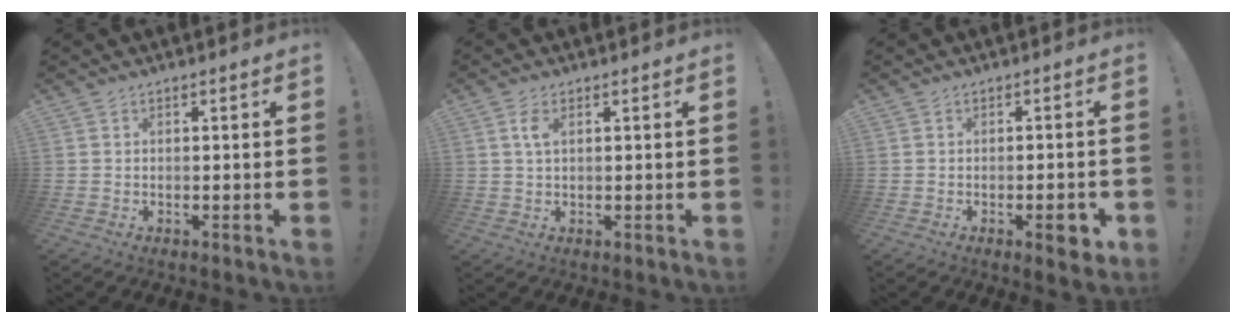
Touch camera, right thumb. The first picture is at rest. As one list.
[{"total": 3.4, "force": [1.1, 1.6, 2.8], "torque": [-0.042, -0.001, 0.016]}, {"total": 5.1, "force": [-2.0, 1.2, 4.5], "torque": [-0.055, 0.000, -0.030]}]